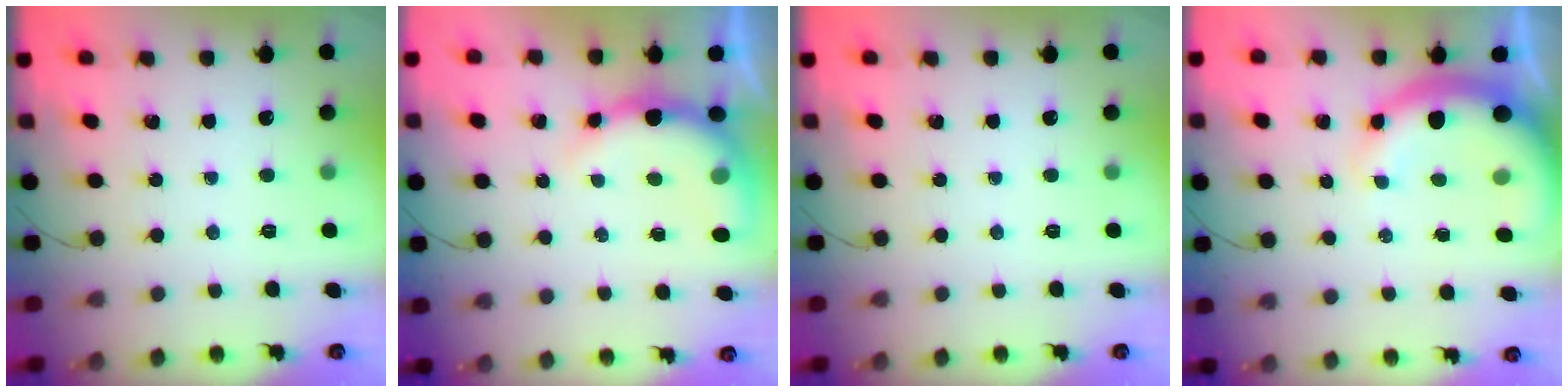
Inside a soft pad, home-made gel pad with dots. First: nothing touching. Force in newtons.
{"total": 10.1, "press": 10.0, "slide": 1.3}
{"total": 0.0}
{"total": 11.7, "press": 11.4, "slide": 2.6}